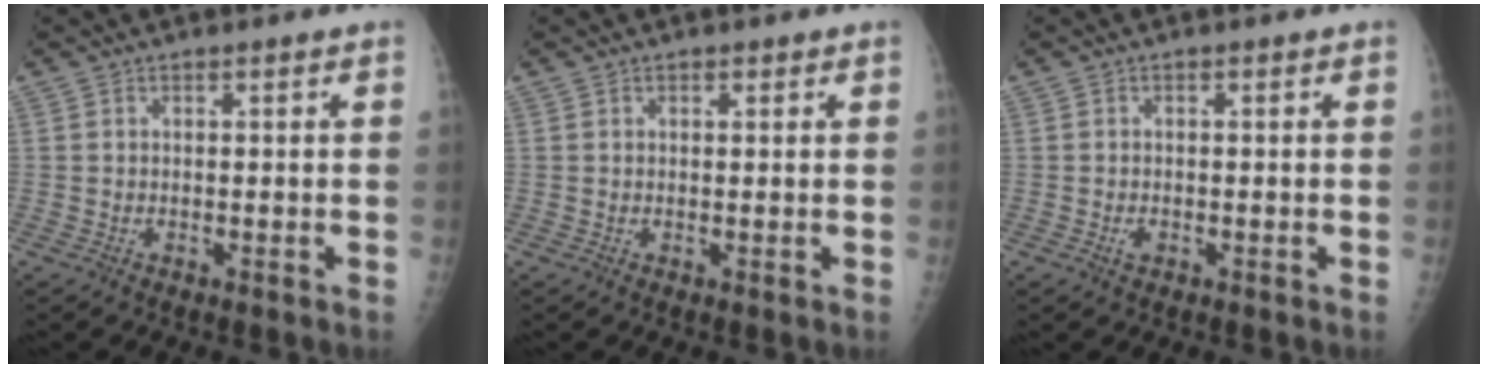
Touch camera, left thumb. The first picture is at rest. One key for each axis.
{"total": 0.8, "fx": 0.5, "fy": 0.6, "fz": 0.4, "tx": -0.001, "ty": -0.002, "tz": 0.005}
{"total": 1.3, "fx": -0.5, "fy": 0.9, "fz": 0.8, "tx": -0.012, "ty": 0.000, "tz": -0.008}